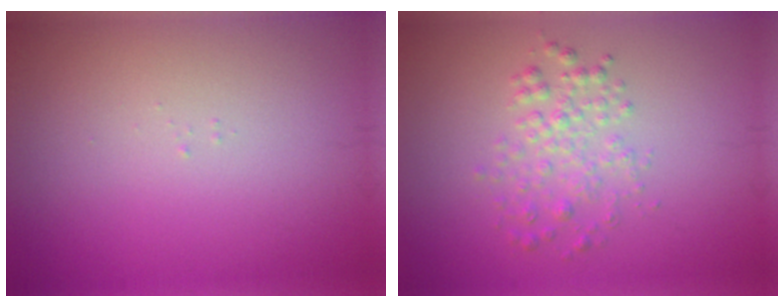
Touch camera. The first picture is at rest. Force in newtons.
{"total": 2.5, "press": 2.5, "slide": 0.0}